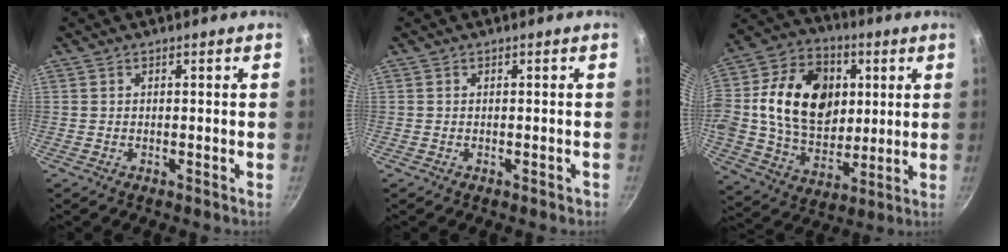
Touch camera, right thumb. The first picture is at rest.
{"total": 0.7, "force": [-0.3, 0.5, 0.4], "torque": [0.001, 0.006, -0.003]}
{"total": 23.7, "force": [3.9, 17.4, 15.6], "torque": [-0.250, 0.007, 0.066]}